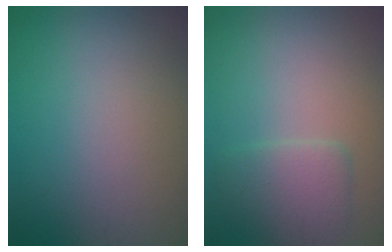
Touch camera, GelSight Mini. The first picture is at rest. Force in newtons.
{"total": 3.1, "press": 3.1, "slide": 0.2}